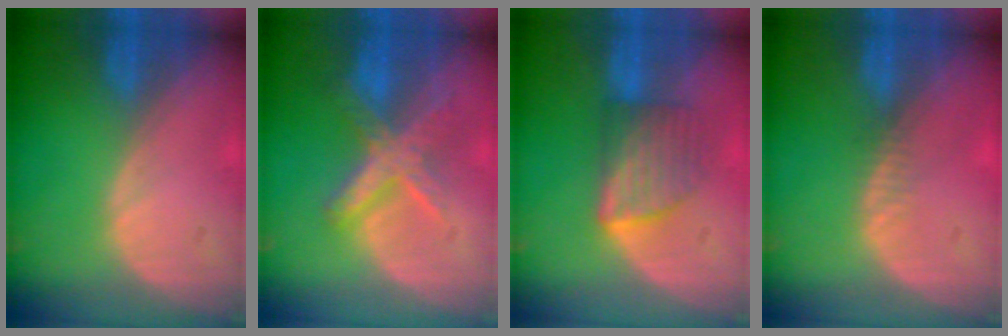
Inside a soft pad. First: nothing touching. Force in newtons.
{"total": 7.2, "press": 6.1, "slide": 3.7}
{"total": 5.9, "press": 5.7, "slide": 1.5}
{"total": 1.2, "press": 0.9, "slide": 0.8}